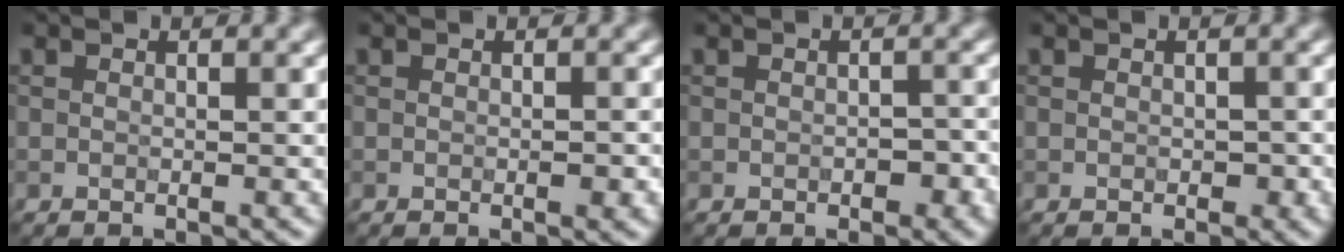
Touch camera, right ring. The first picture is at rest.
{"total": 0.9, "force": [-0.3, 0.3, 0.8], "torque": [-0.012, 0.000, -0.002]}
{"total": 1.7, "force": [-0.6, 1.0, 1.3], "torque": [-0.016, -0.004, -0.008]}
{"total": 1.0, "force": [-0.2, 0.8, 0.7], "torque": [-0.009, -0.006, -0.002]}